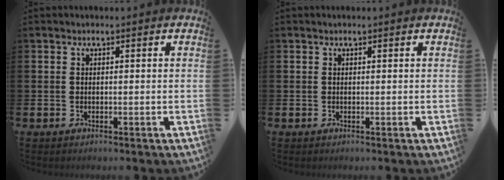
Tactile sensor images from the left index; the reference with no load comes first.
{"total": 0.0}